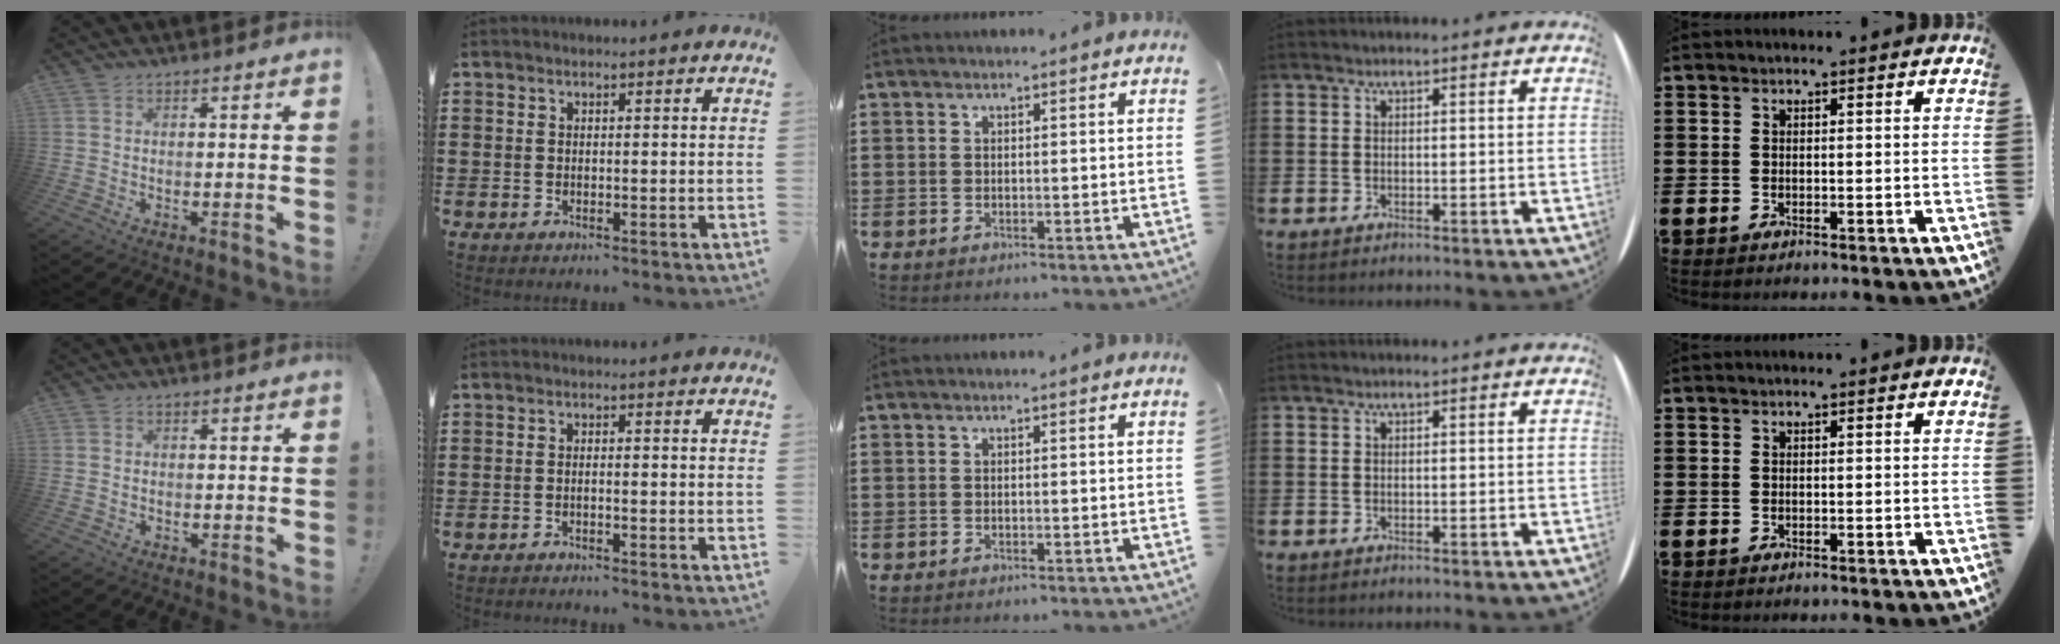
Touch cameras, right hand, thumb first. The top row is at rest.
{"thumb": {"total": 1.0, "force": [-0.7, 0.7, 0.3], "torque": [-0.011, 0.005, -0.012]}, "index": {"total": 1.2, "force": [-1.1, -0.2, 0.5], "torque": [-0.010, -0.004, -0.021]}}